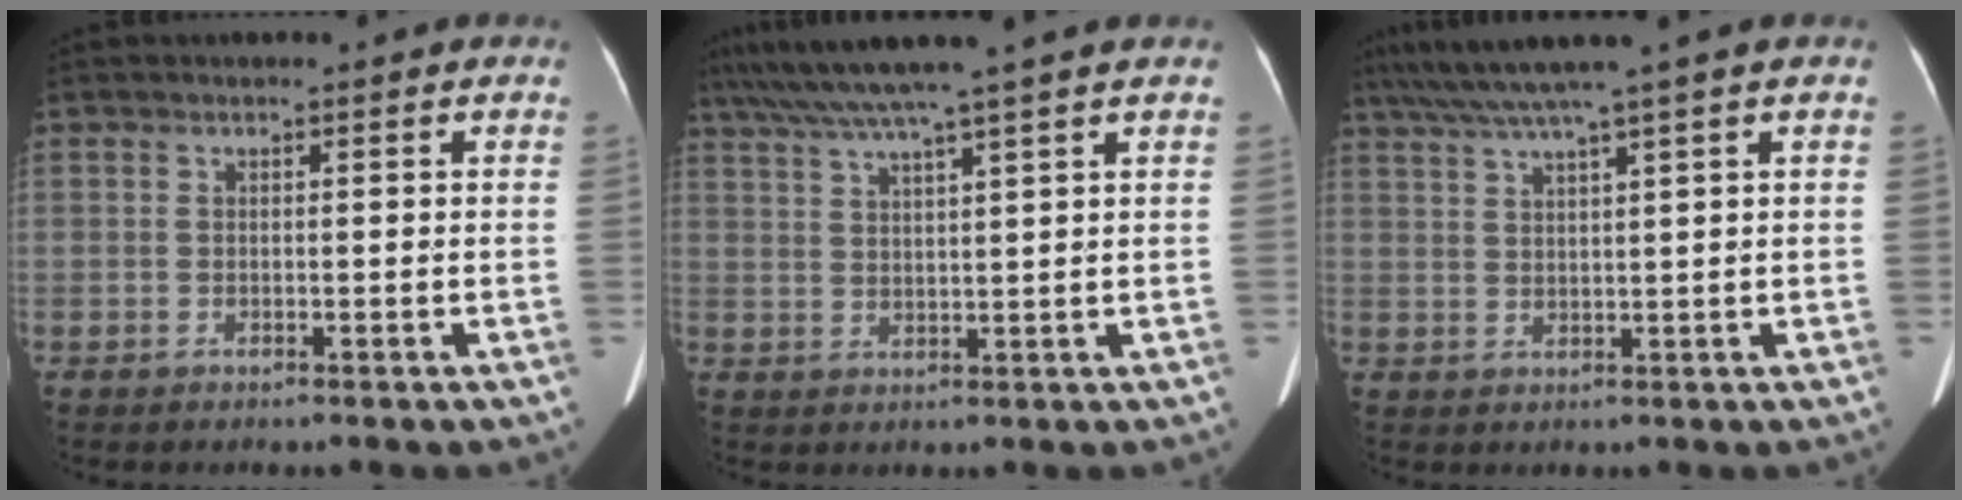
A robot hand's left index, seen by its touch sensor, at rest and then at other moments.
{"total": 8.8, "force": [7.2, -1.9, 4.7], "torque": [-0.083, 0.022, 0.117]}
{"total": 6.9, "force": [5.3, -1.6, 4.1], "torque": [-0.073, 0.024, 0.094]}